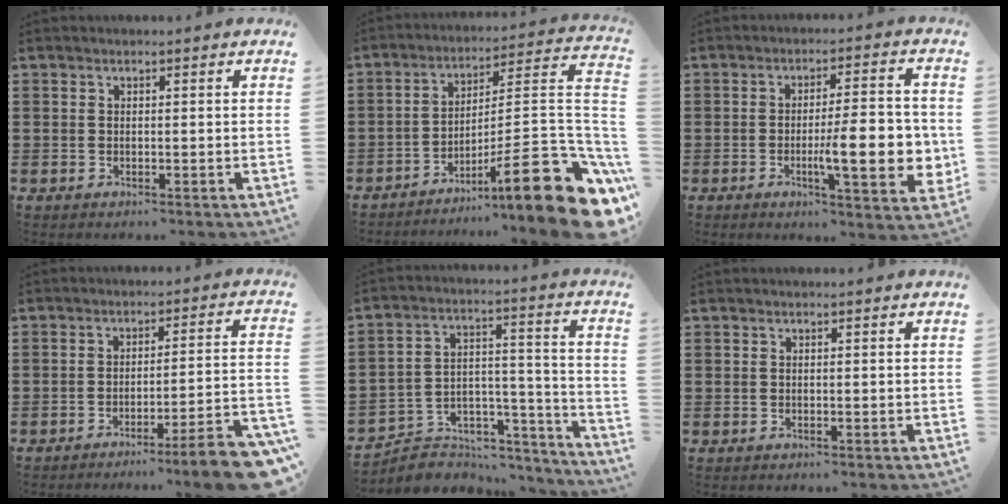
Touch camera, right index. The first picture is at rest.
{"total": 14.7, "force": [-7.1, 2.1, 12.8], "torque": [-0.182, -0.006, -0.121]}
{"total": 11.9, "force": [-2.2, 3.0, 11.3], "torque": [-0.148, -0.010, -0.034]}
{"total": 7.6, "force": [-5.8, -0.4, 4.9], "torque": [-0.074, -0.006, -0.109]}
{"total": 4.5, "force": [-3.7, 2.5, 0.6], "torque": [-0.018, 0.005, -0.075]}
{"total": 0.0}